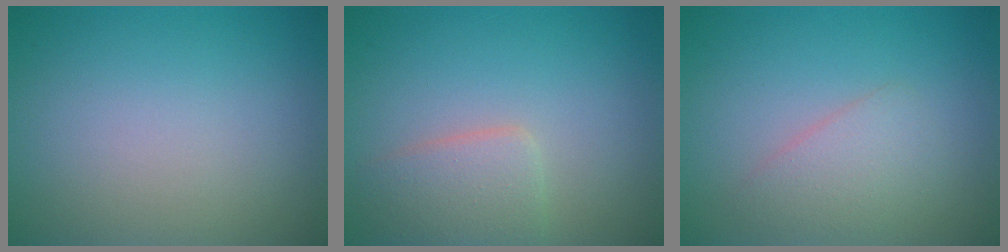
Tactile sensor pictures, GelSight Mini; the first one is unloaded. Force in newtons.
{"total": 2.9, "press": 2.9, "slide": 0.1}
{"total": 2.3, "press": 2.3, "slide": 0.1}